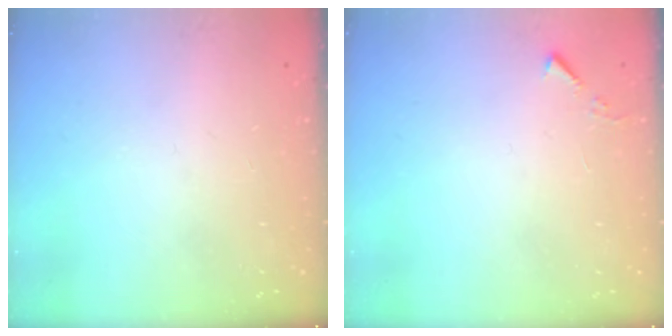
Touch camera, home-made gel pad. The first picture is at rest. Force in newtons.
{"total": 4.0, "press": 3.9, "slide": 0.5}